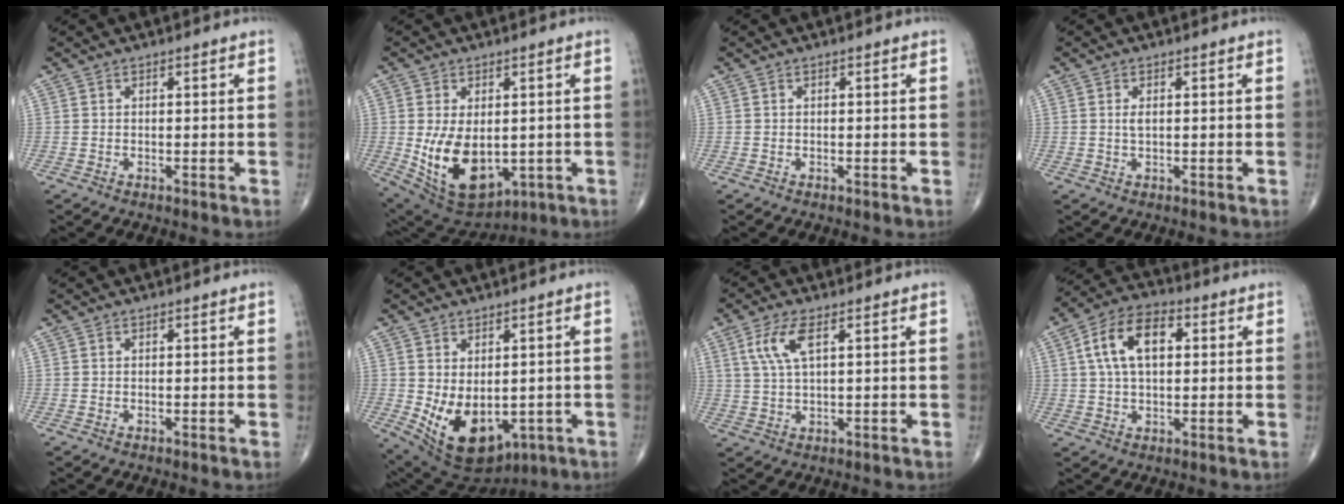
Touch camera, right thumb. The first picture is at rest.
{"total": 14.6, "force": [-1.6, 9.0, 11.4], "torque": [-0.184, -0.011, 0.006]}
{"total": 0.0}
{"total": 1.4, "force": [0.2, 0.6, 1.2], "torque": [-0.025, 0.002, 0.008]}
{"total": 0.0}
{"total": 13.3, "force": [-2.2, 8.5, 10.0], "torque": [-0.150, -0.008, -0.004]}
{"total": 6.4, "force": [2.5, 2.3, 5.4], "torque": [-0.123, -0.001, 0.055]}
{"total": 11.8, "force": [2.7, 6.8, 9.3], "torque": [-0.159, 0.020, 0.042]}